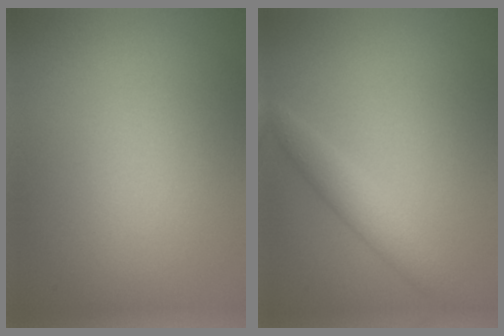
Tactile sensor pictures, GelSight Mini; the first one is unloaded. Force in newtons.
{"total": 2.6, "press": 2.6, "slide": 0.0}